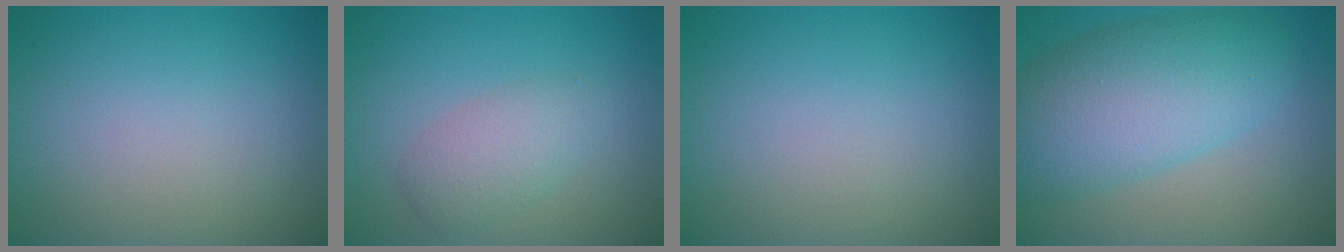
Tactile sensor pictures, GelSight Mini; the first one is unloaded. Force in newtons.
{"total": 2.9, "press": 2.9, "slide": 0.1}
{"total": 0.0}
{"total": 8.6, "press": 8.6, "slide": 0.7}